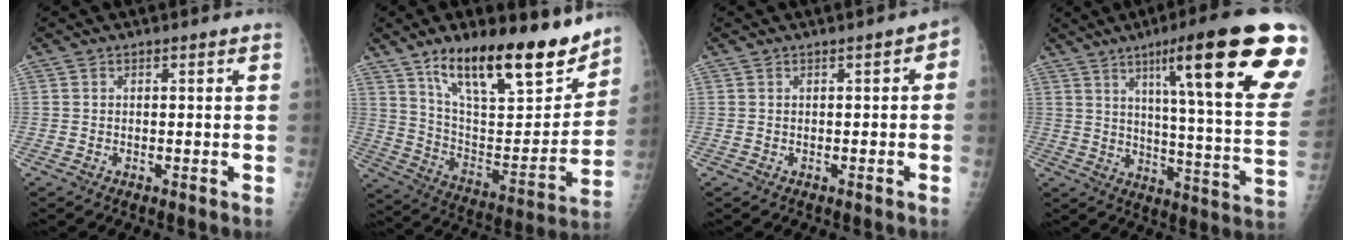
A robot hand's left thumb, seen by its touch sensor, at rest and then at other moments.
{"total": 23.6, "force": [16.4, 7.7, 15.1], "torque": [-0.194, -0.073, 0.274]}
{"total": 2.0, "force": [-0.1, 0.9, 1.7], "torque": [-0.007, 0.012, -0.009]}
{"total": 25.8, "force": [12.8, 2.8, 22.2], "torque": [-0.287, -0.037, 0.183]}